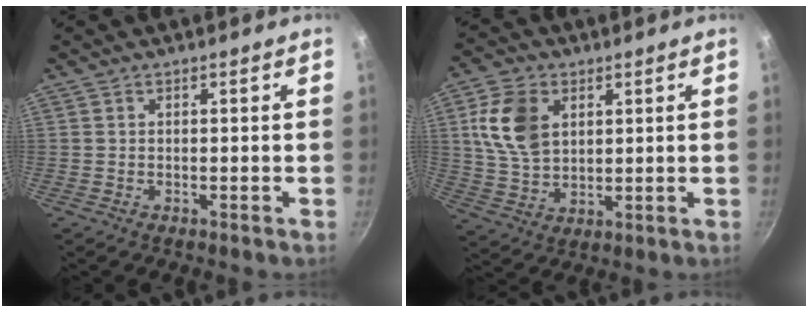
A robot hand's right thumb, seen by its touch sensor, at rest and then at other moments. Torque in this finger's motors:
{"motor_torque": [0.10, 0.23, 0.10, -0.07, 0.15]}